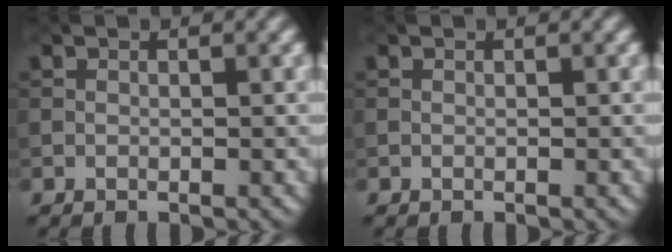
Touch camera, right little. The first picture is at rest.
{"total": 0.0}